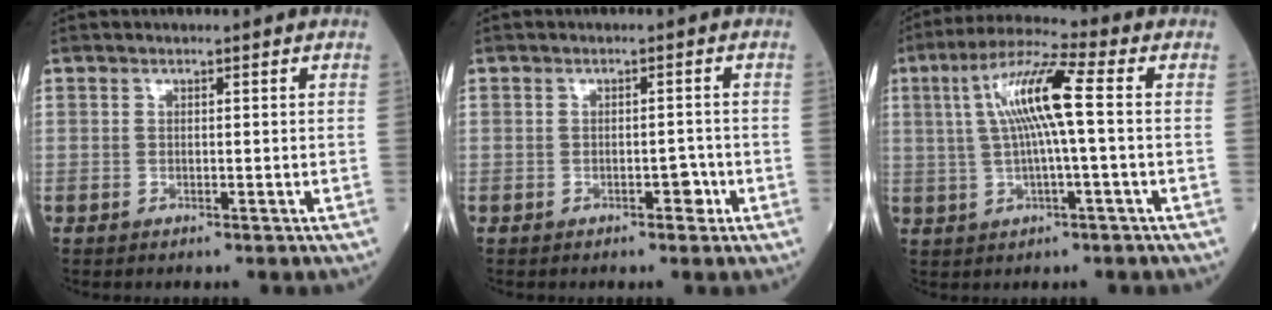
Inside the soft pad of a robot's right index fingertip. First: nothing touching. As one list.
[{"total": 2.0, "force": [-0.9, 1.0, 1.5], "torque": [-0.018, 0.003, -0.011]}, {"total": 10.5, "force": [1.3, 0.5, 10.4], "torque": [-0.202, 0.023, 0.023]}]